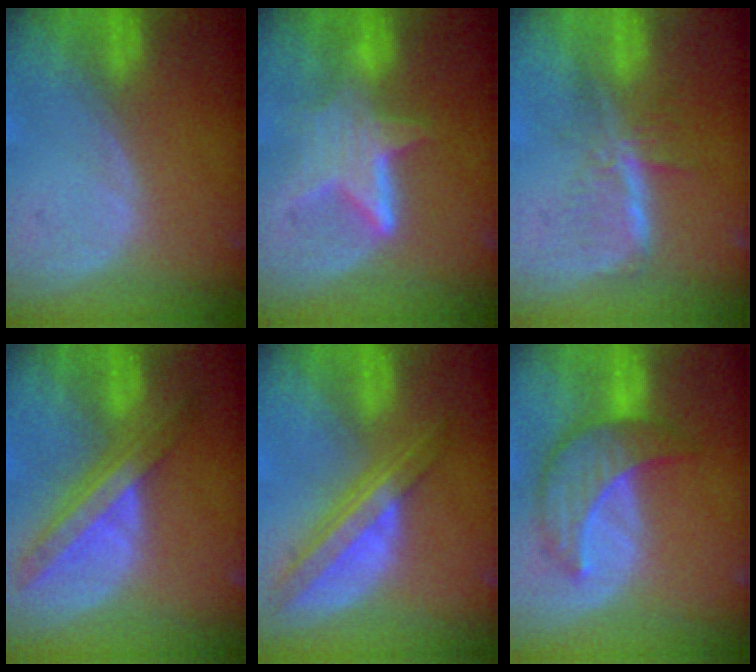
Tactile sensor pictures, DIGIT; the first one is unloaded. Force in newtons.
{"total": 6.2, "press": 6.1, "slide": 0.9}
{"total": 6.0, "press": 5.2, "slide": 2.9}
{"total": 7.8, "press": 7.2, "slide": 3.0}
{"total": 8.0, "press": 6.7, "slide": 4.3}
{"total": 7.9, "press": 7.5, "slide": 2.4}